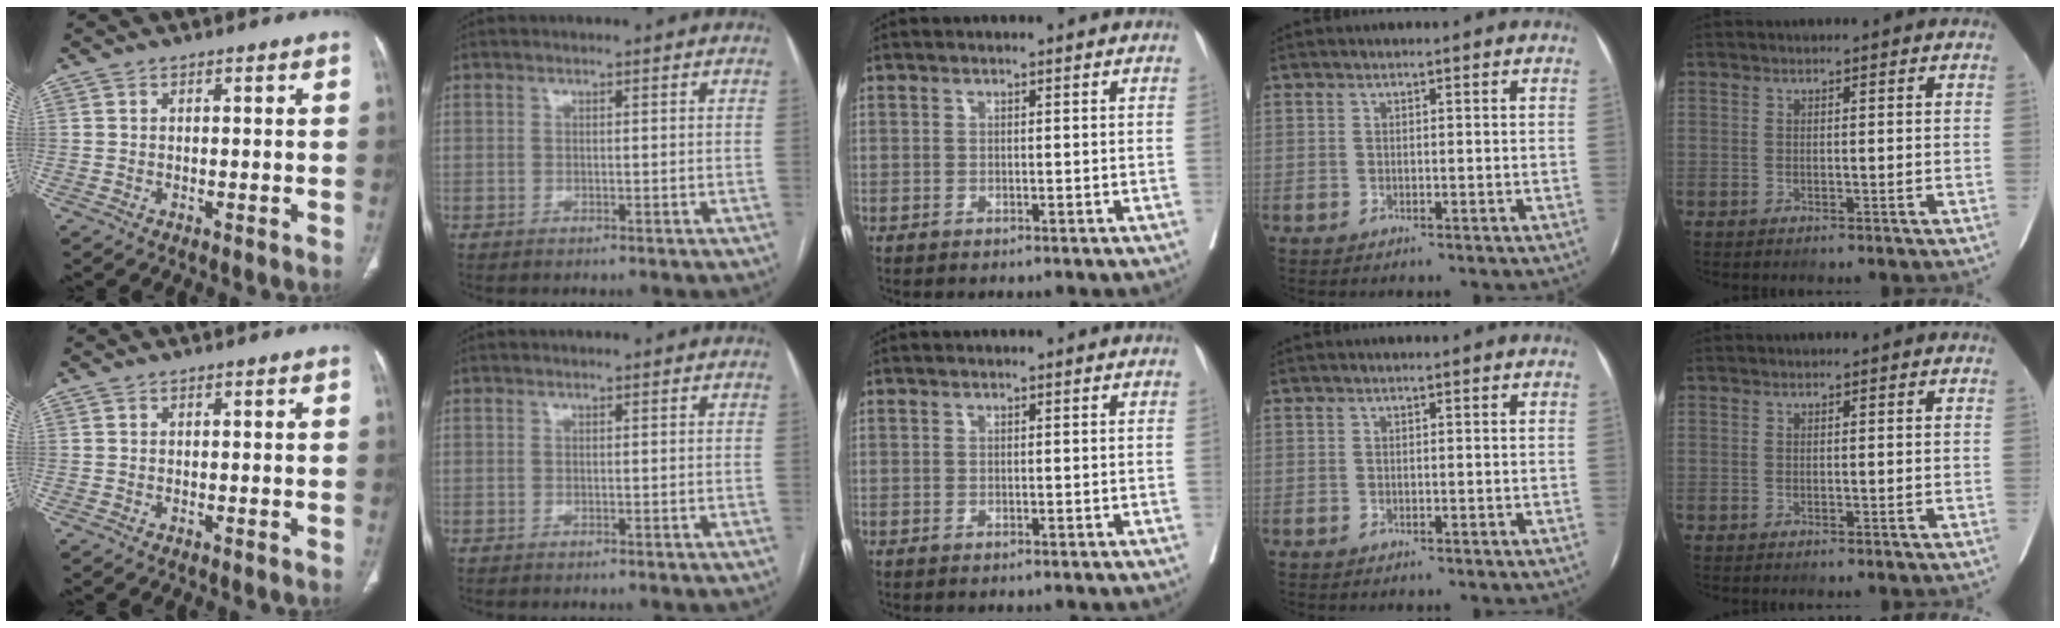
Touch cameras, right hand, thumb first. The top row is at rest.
{}